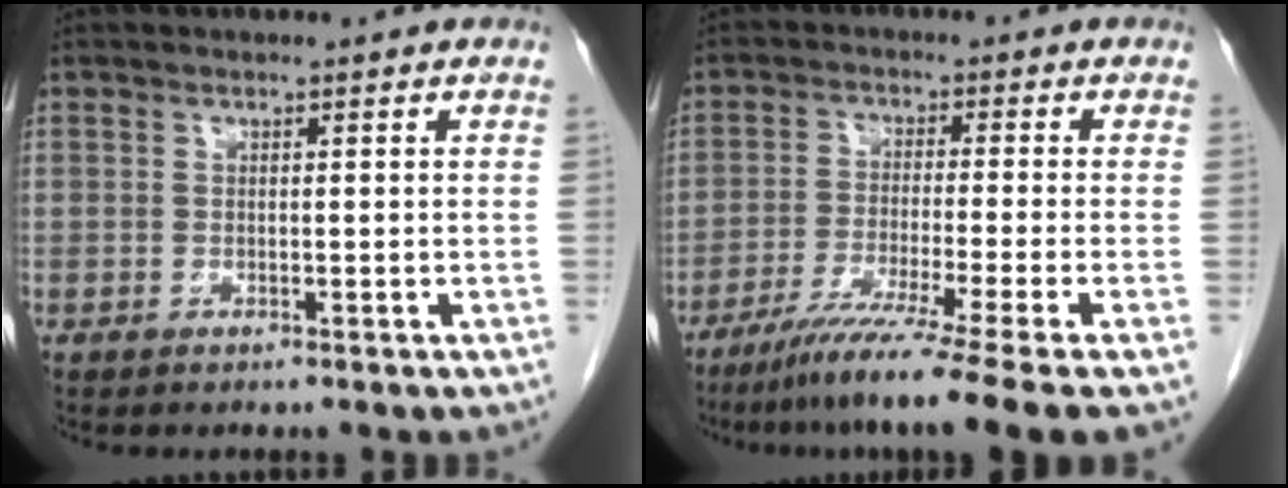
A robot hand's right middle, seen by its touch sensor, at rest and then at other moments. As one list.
[{"total": 12.7, "force": [-9.0, -2.4, 8.5], "torque": [-0.137, -0.047, -0.142]}]